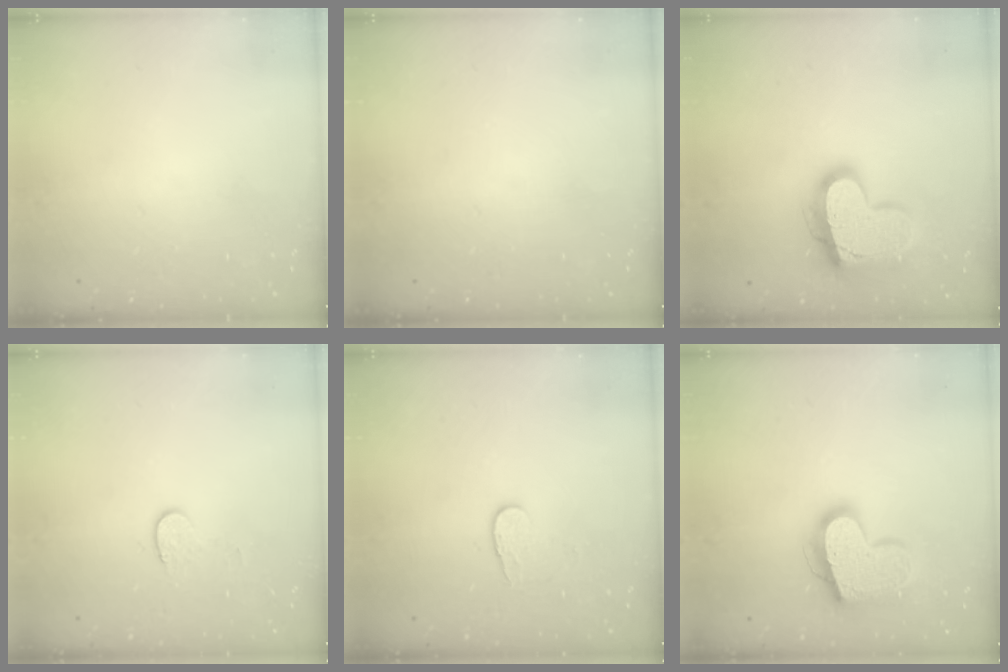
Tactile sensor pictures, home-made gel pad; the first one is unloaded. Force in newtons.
{"total": 0.0}
{"total": 18.1, "press": 18.1, "slide": 1.6}
{"total": 5.4, "press": 5.4, "slide": 0.5}
{"total": 5.8, "press": 5.7, "slide": 0.5}
{"total": 17.7, "press": 17.6, "slide": 1.5}